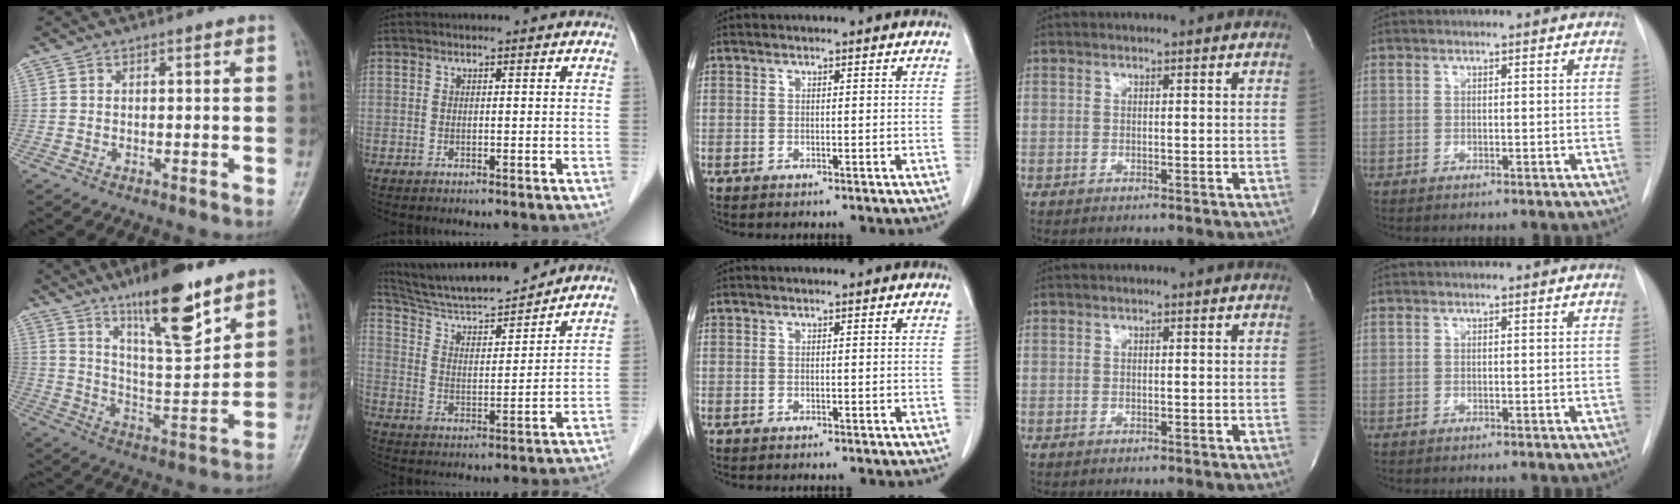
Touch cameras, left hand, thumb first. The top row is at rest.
{"thumb": {"total": 16.8, "force": [11.2, 4.3, 11.8], "torque": [-0.170, -0.066, 0.195]}, "index": {"total": 15.1, "force": [14.2, 0.8, 5.1], "torque": [-0.096, 0.003, 0.239]}}